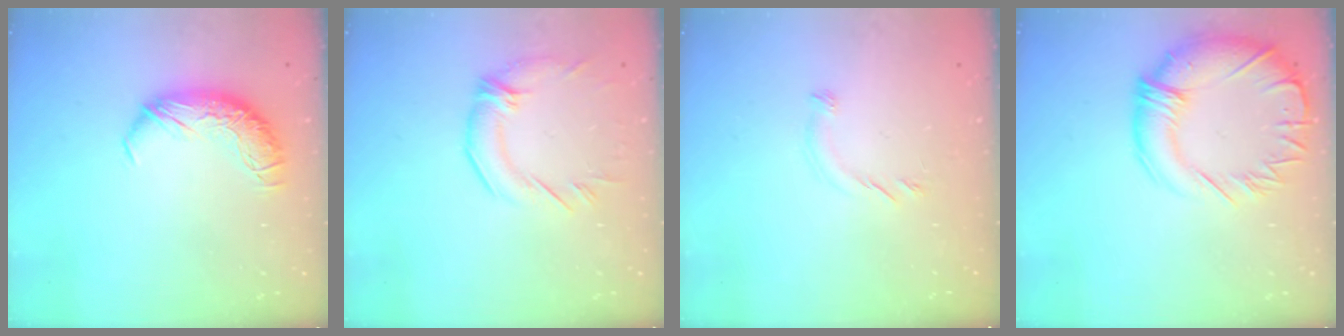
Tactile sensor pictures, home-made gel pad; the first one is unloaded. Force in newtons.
{"total": 2.1, "press": 1.4, "slide": 1.6}
{"total": 5.2, "press": 5.1, "slide": 1.1}
{"total": 6.8, "press": 6.0, "slide": 3.2}